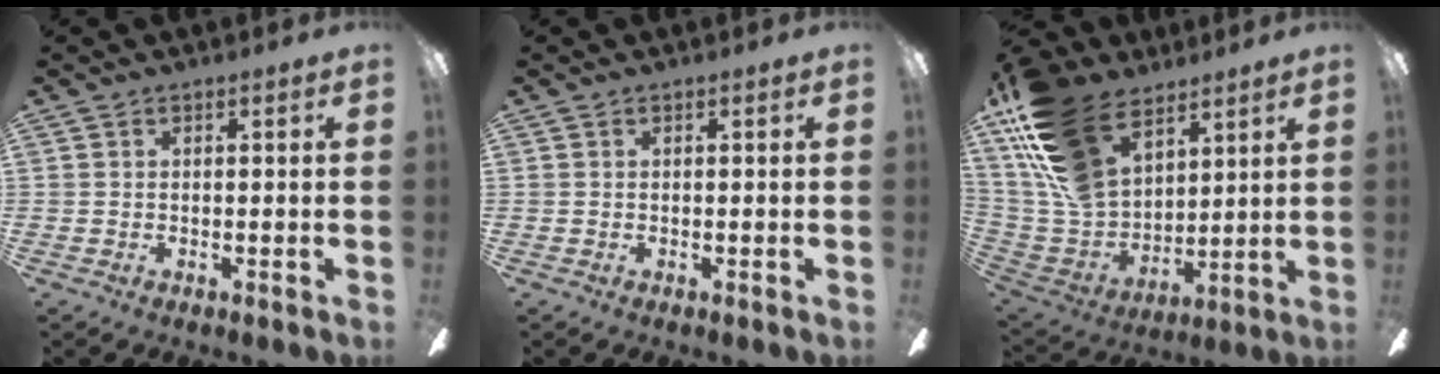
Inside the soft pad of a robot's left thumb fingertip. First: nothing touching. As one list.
[{"total": 0.0}, {"total": 22.1, "force": [13.1, 12.6, 12.5], "torque": [-0.284, -0.059, 0.247]}]